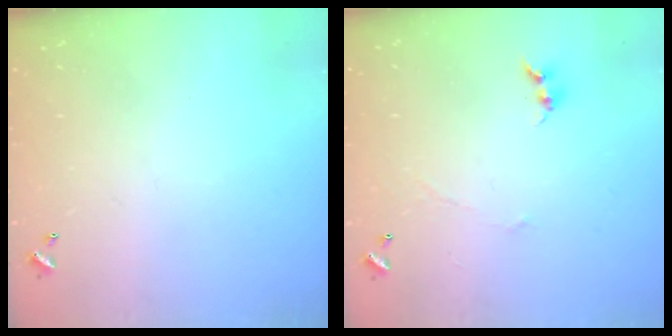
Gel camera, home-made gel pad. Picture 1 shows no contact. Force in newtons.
{"total": 0.7, "press": 0.4, "slide": 0.6}